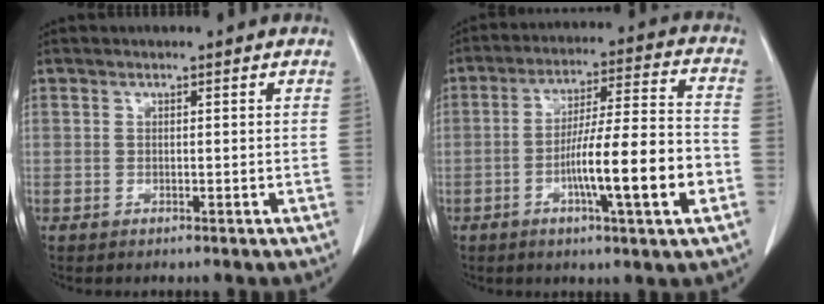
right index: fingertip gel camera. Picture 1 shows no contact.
{"total": 14.0, "force": [-4.3, 0.6, 13.3], "torque": [-0.216, 0.005, -0.068]}